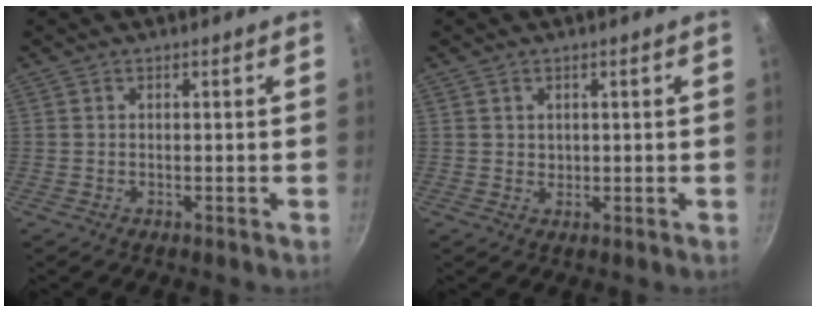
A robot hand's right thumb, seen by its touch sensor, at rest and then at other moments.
{"total": 1.4, "force": [0.6, 1.2, 0.3], "torque": [0.001, -0.001, 0.009]}